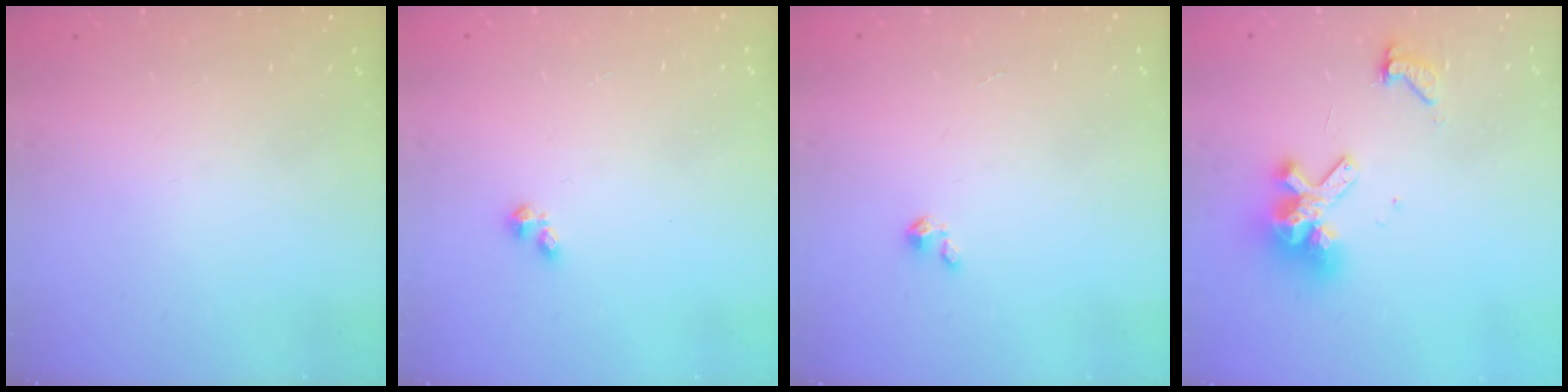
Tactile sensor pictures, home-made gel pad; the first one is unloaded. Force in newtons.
{"total": 1.1, "press": 1.1, "slide": 0.3}
{"total": 1.5, "press": 1.5, "slide": 0.1}
{"total": 11.4, "press": 11.4, "slide": 1.4}